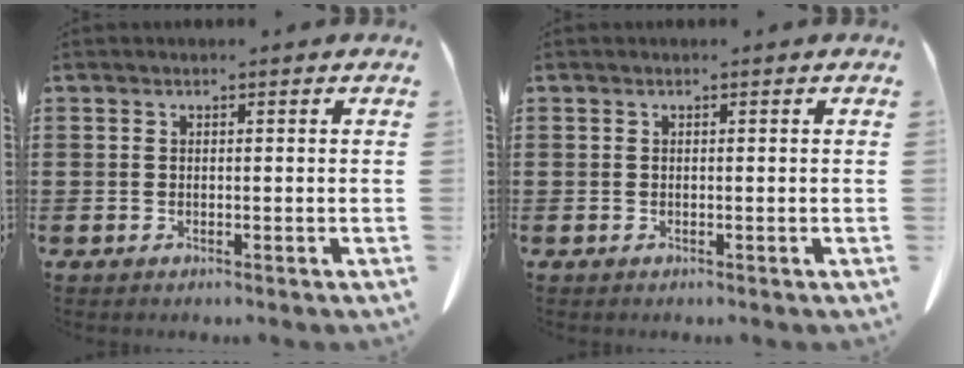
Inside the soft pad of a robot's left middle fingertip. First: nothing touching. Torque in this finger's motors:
{"motor_torque": [-0.07, 0.07, 0.00, 0.00]}